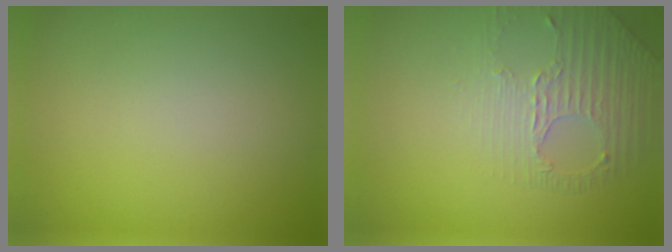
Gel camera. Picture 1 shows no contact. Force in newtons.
{"total": 1.8, "press": 1.5, "slide": 1.0}